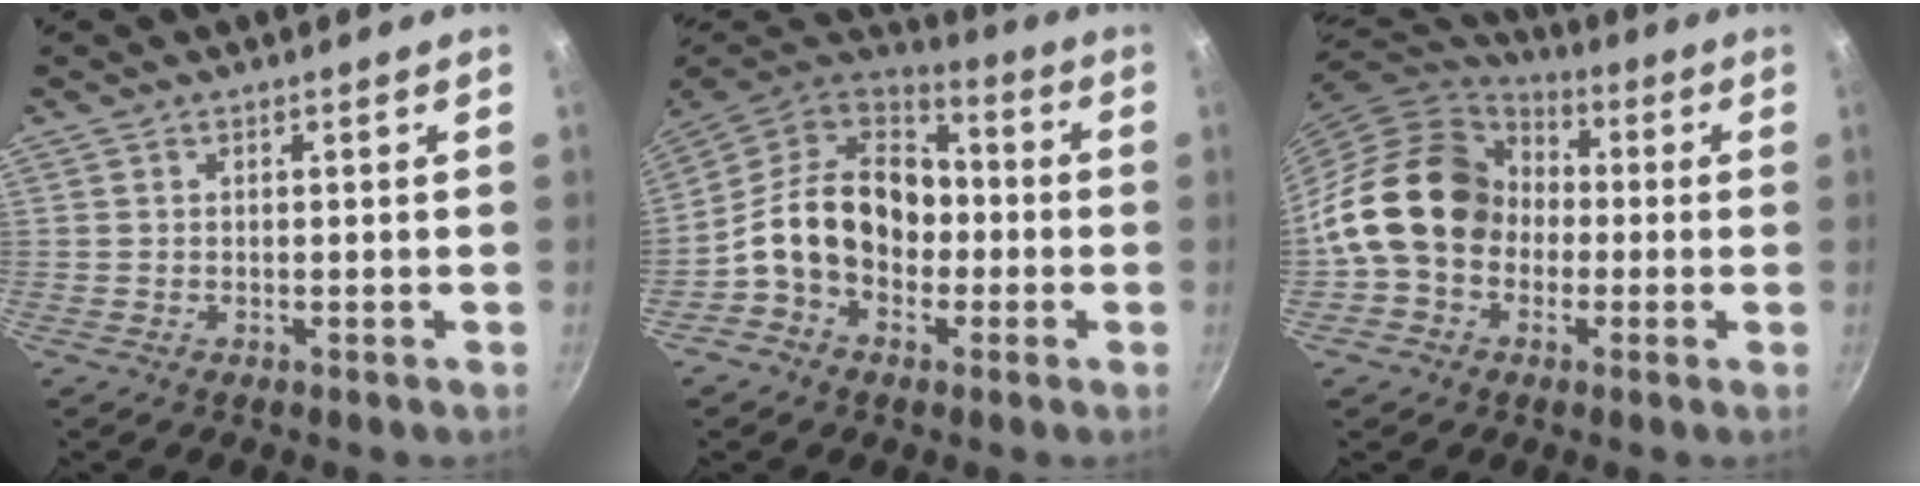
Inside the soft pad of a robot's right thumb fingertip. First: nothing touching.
{"total": 17.6, "force": [-1.9, 13.4, 11.2], "torque": [-0.164, 0.052, -0.045]}
{"total": 17.2, "force": [-0.7, 14.0, 10.0], "torque": [-0.141, 0.046, -0.024]}